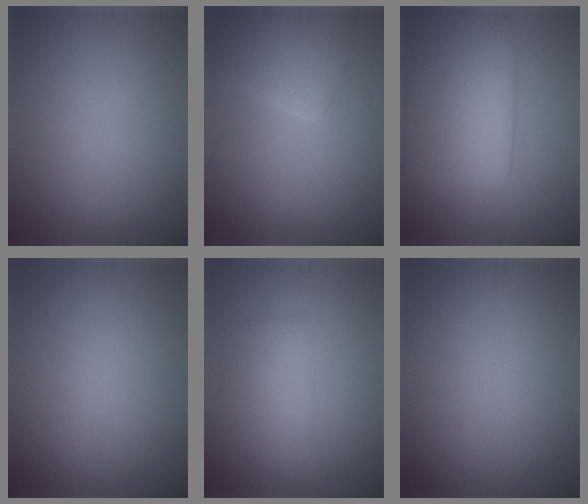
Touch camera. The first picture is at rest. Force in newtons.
{"total": 4.3, "press": 4.3, "slide": 0.2}
{"total": 10.9, "press": 10.9, "slide": 0.4}
{"total": 0.5, "press": 0.5, "slide": 0.1}
{"total": 3.0, "press": 3.0, "slide": 0.1}
{"total": 0.0}